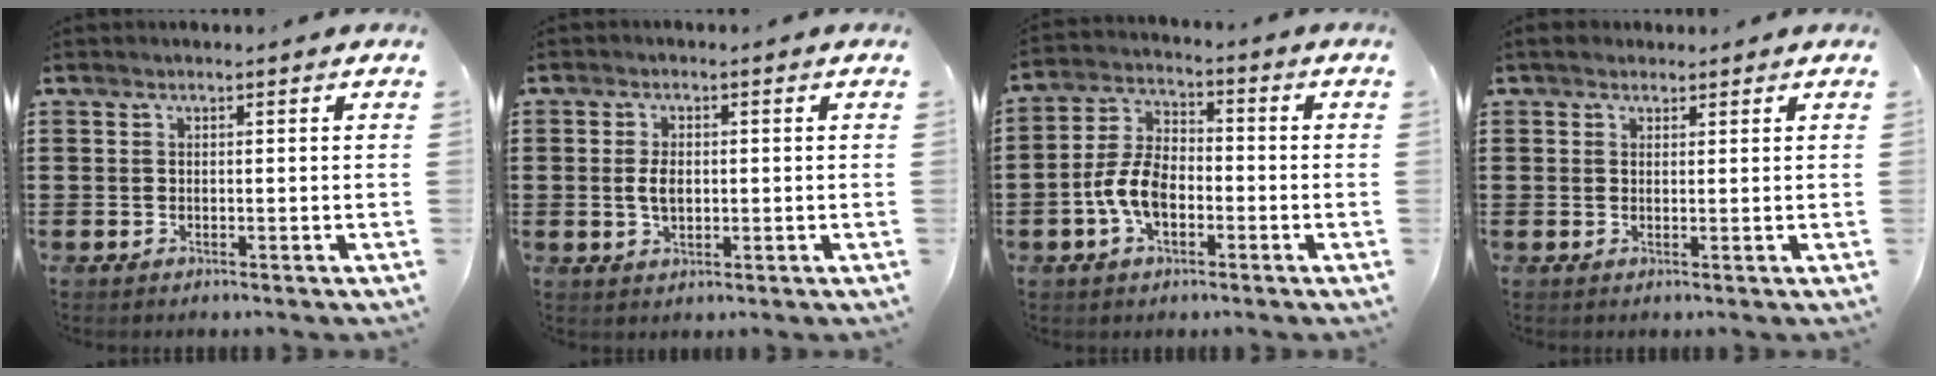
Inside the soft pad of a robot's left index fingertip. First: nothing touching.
{"total": 3.4, "force": [0.2, 1.9, 2.8], "torque": [-0.064, 0.002, 0.002]}
{"total": 7.5, "force": [-2.5, 4.3, 5.6], "torque": [-0.143, 0.002, -0.057]}
{"total": 1.9, "force": [1.6, 1.1, 0.3], "torque": [-0.012, 0.007, 0.031]}